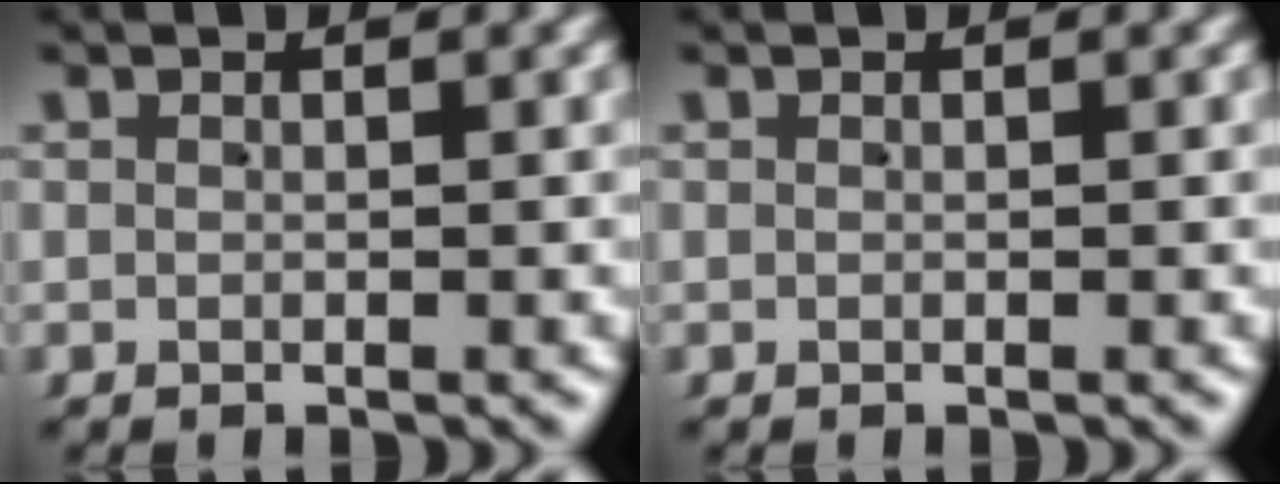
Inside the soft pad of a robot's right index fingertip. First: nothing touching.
{"total": 0.0}